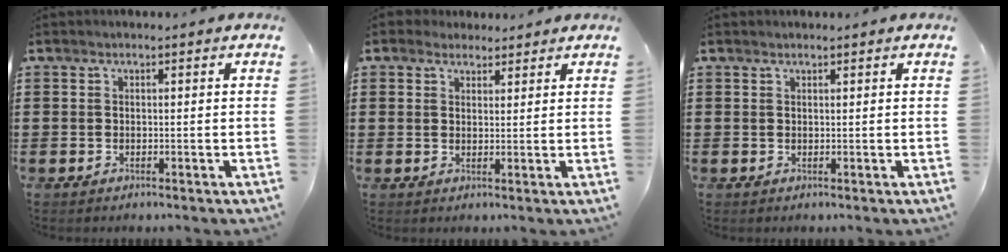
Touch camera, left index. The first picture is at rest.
{"total": 2.4, "force": [2.1, 1.1, 0.1], "torque": [-0.008, 0.007, 0.040]}
{"total": 0.6, "force": [0.5, 0.1, 0.2], "torque": [-0.005, -0.001, 0.011]}